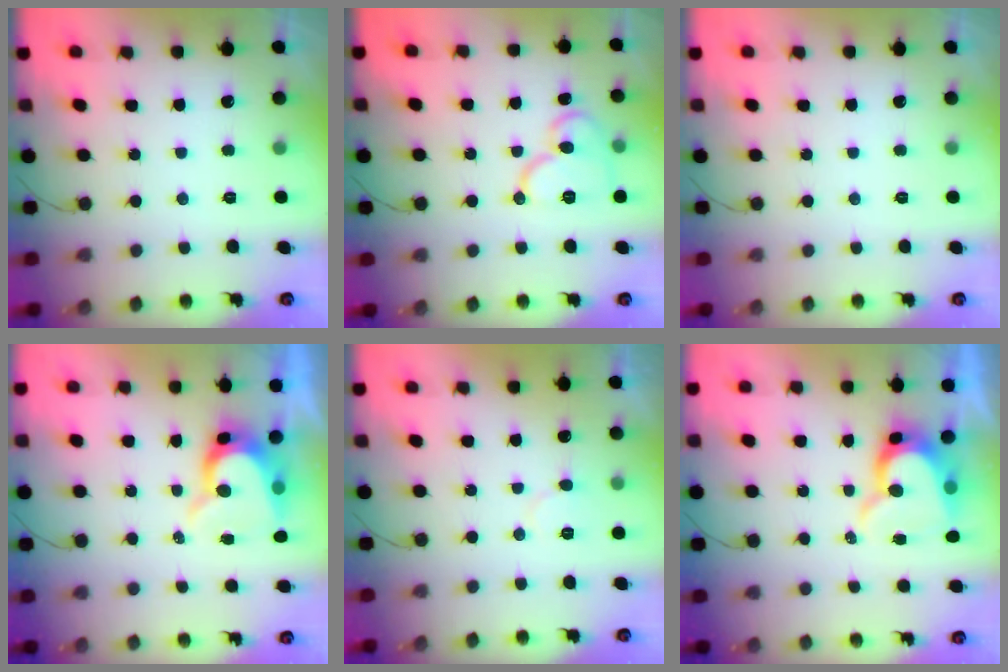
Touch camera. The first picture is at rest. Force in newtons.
{"total": 12.3, "press": 12.2, "slide": 1.4}
{"total": 0.0}
{"total": 8.7, "press": 8.7, "slide": 0.6}
{"total": 5.5, "press": 5.5, "slide": 0.4}
{"total": 11.1, "press": 11.0, "slide": 1.0}